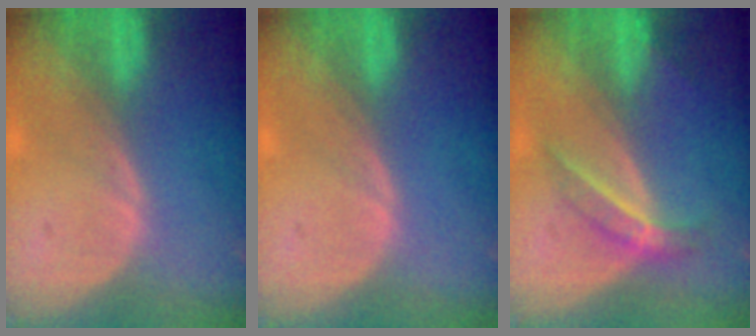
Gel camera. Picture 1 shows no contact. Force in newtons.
{"total": 0.0}
{"total": 4.7, "press": 4.2, "slide": 2.2}